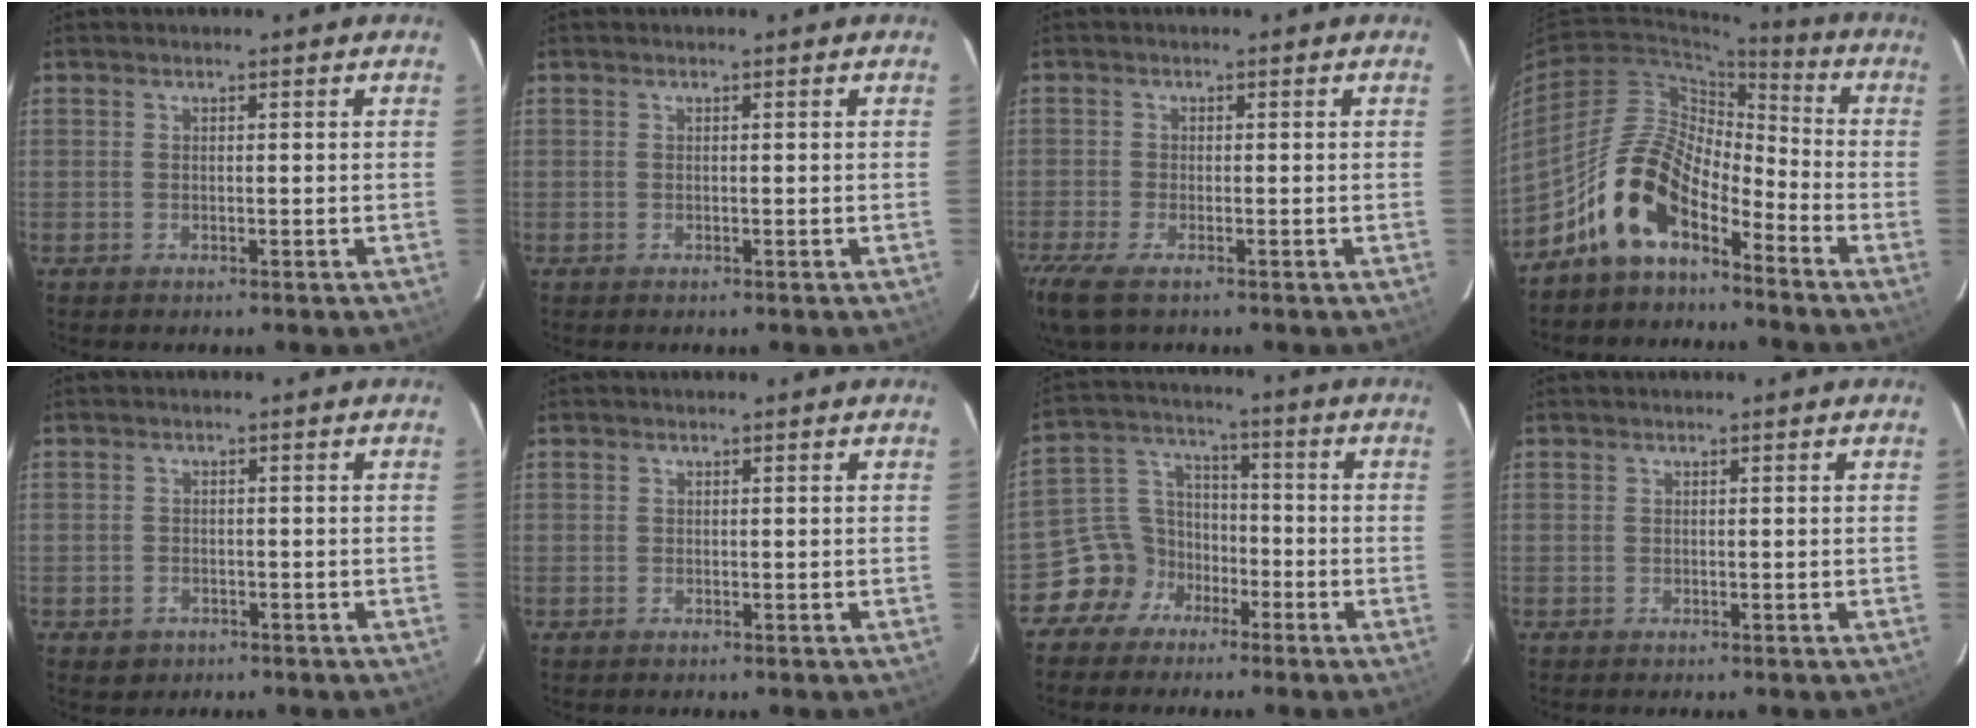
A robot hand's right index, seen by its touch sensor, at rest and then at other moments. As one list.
[{"total": 0.0}, {"total": 7.9, "force": [-5.2, 2.6, 5.4], "torque": [-0.128, -0.033, -0.099]}, {"total": 12.2, "force": [-8.3, 5.2, 7.2], "torque": [-0.141, 0.023, -0.166]}, {"total": 2.8, "force": [-1.4, 2.3, 0.7], "torque": [-0.021, 0.002, -0.016]}, {"total": 0.6, "force": [-0.1, 0.6, -0.1], "torque": [0.001, 0.001, -0.002]}, {"total": 8.7, "force": [-5.5, 6.7, 0.9], "torque": [-0.032, 0.040, -0.111]}, {"total": 0.0}]